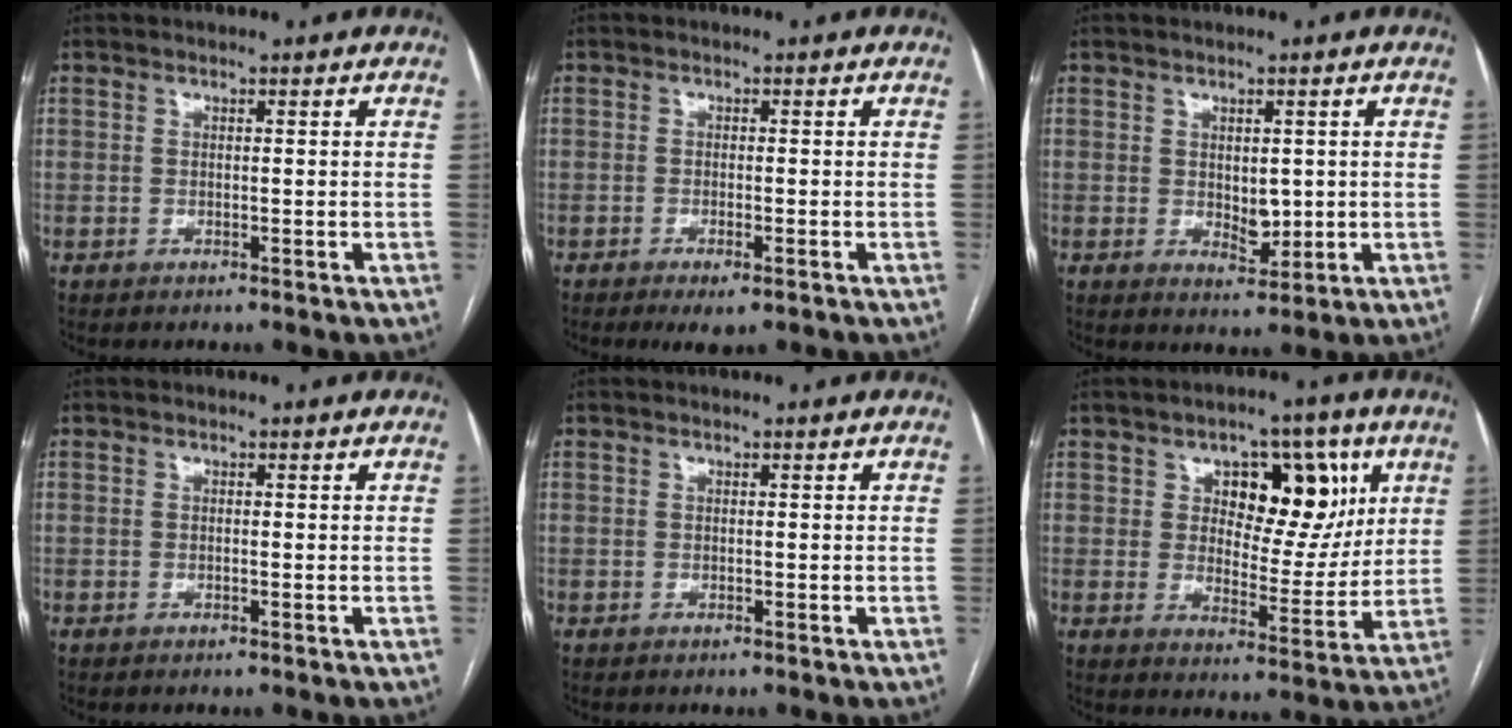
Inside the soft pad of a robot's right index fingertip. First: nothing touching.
{"total": 3.1, "force": [-1.9, 0.8, 2.3], "torque": [-0.033, -0.003, -0.024]}
{"total": 3.6, "force": [0.2, 2.2, 2.9], "torque": [-0.042, -0.006, 0.012]}
{"total": 0.0}
{"total": 0.0}
{"total": 13.1, "force": [4.9, 7.0, 10.0], "torque": [-0.129, 0.020, 0.082]}